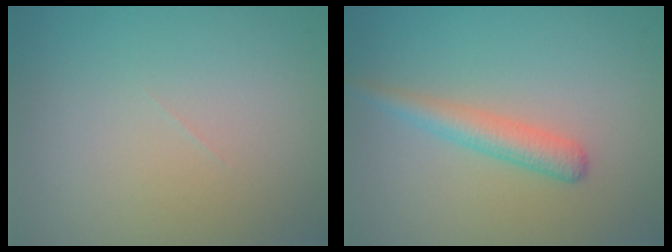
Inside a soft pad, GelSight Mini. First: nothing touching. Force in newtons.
{"total": 2.4, "press": 2.3, "slide": 0.1}